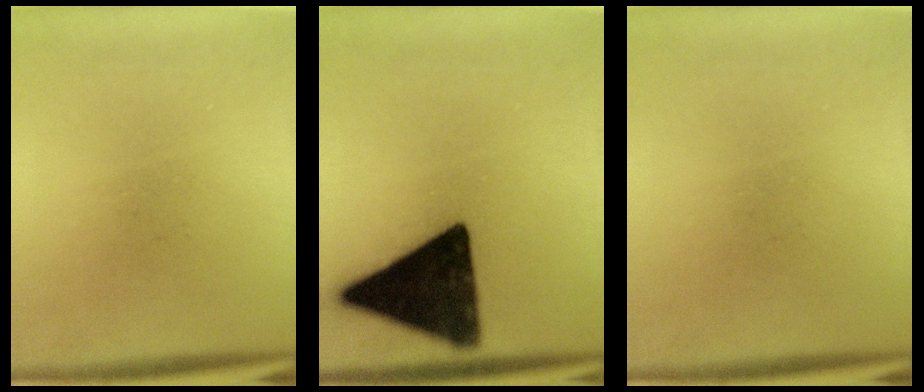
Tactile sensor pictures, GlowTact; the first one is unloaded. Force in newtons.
{"total": 17.8}
{"total": 0.0}